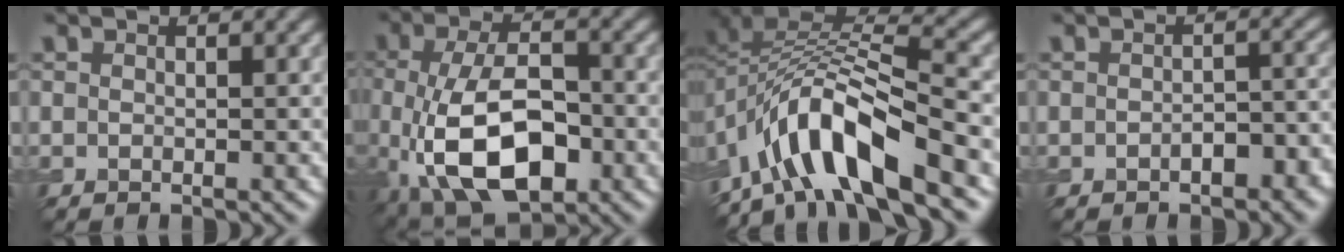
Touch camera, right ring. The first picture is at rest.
{"total": 10.3, "force": [-3.1, 5.4, 8.2], "torque": [-0.156, -0.012, -0.058]}
{"total": 10.2, "force": [-6.1, 3.5, 7.3], "torque": [-0.116, 0.012, -0.120]}
{"total": 3.7, "force": [-1.7, 1.8, 2.8], "torque": [-0.040, -0.007, -0.024]}